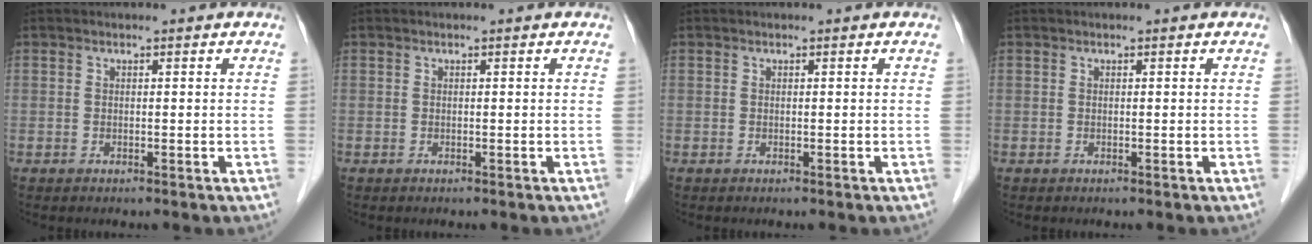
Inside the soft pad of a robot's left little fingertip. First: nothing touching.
{"total": 0.0}
{"total": 0.0}
{"total": 0.0}